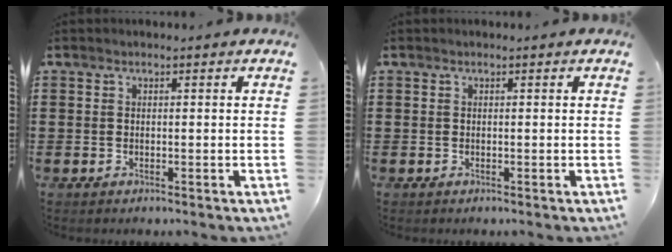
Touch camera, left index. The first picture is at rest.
{"total": 0.0}